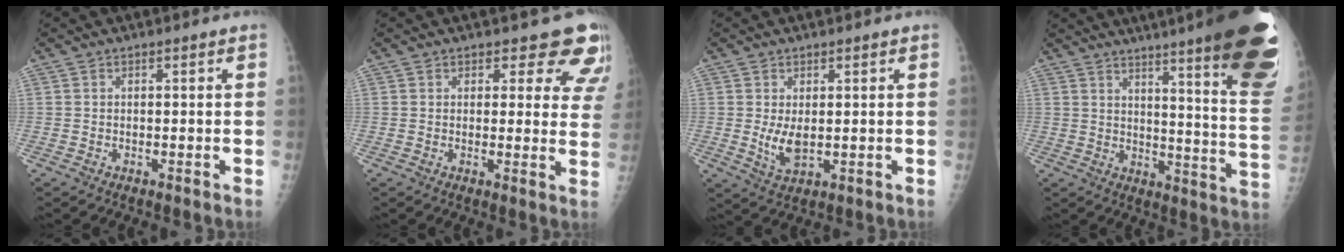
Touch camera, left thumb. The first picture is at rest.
{"total": 9.4, "force": [7.8, 4.5, 2.7], "torque": [0.028, -0.039, 0.061]}
{"total": 4.8, "force": [0.4, 2.4, 4.2], "torque": [-0.069, -0.015, 0.016]}
{"total": 27.7, "force": [18.6, 3.1, 20.3], "torque": [-0.199, -0.102, 0.235]}